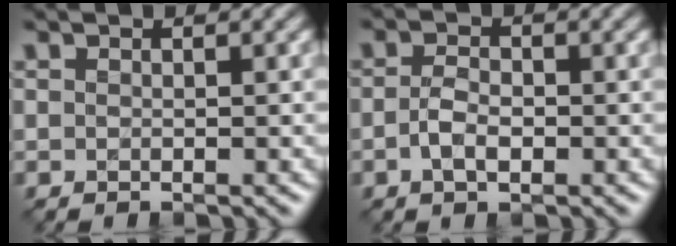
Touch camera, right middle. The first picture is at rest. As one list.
[{"total": 2.3, "force": [-0.6, 1.3, 1.8], "torque": [-0.040, -0.002, -0.015]}]